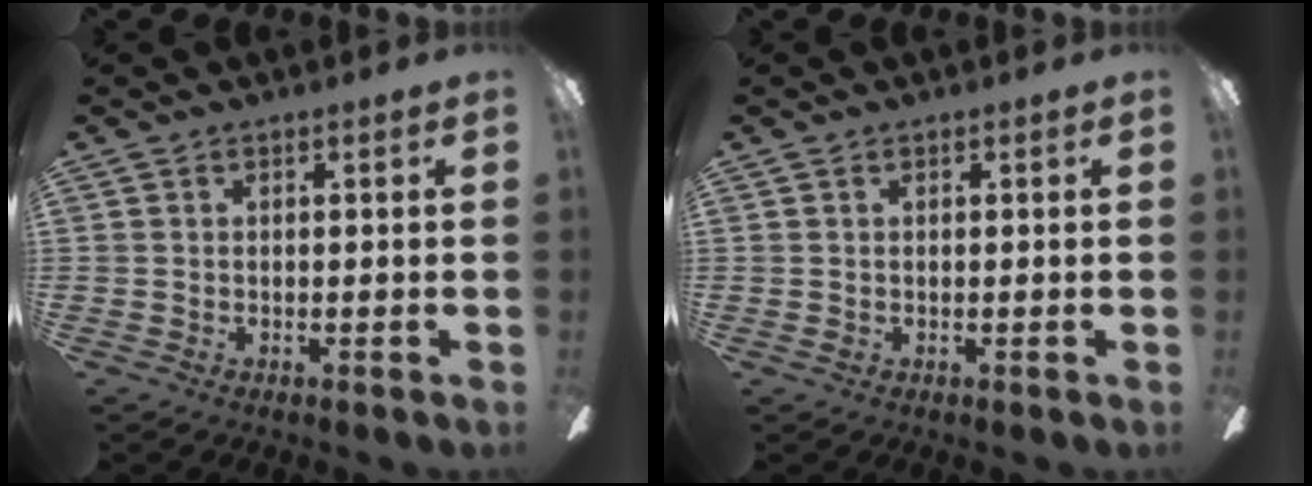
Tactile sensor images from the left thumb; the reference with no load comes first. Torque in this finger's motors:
{"motor_torque": [-0.30, 0.39, 0.42, 0.09, 0.00]}